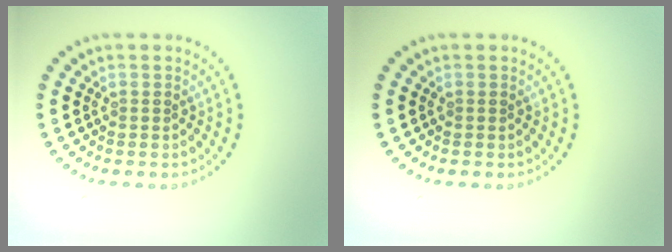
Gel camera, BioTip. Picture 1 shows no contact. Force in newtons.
{"total": 0.0}